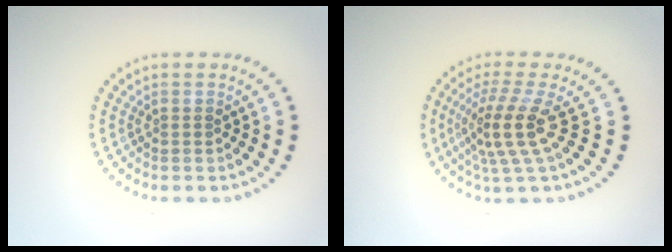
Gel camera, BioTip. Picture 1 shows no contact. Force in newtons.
{"total": 4.1, "press": 2.9, "slide": 3.0}